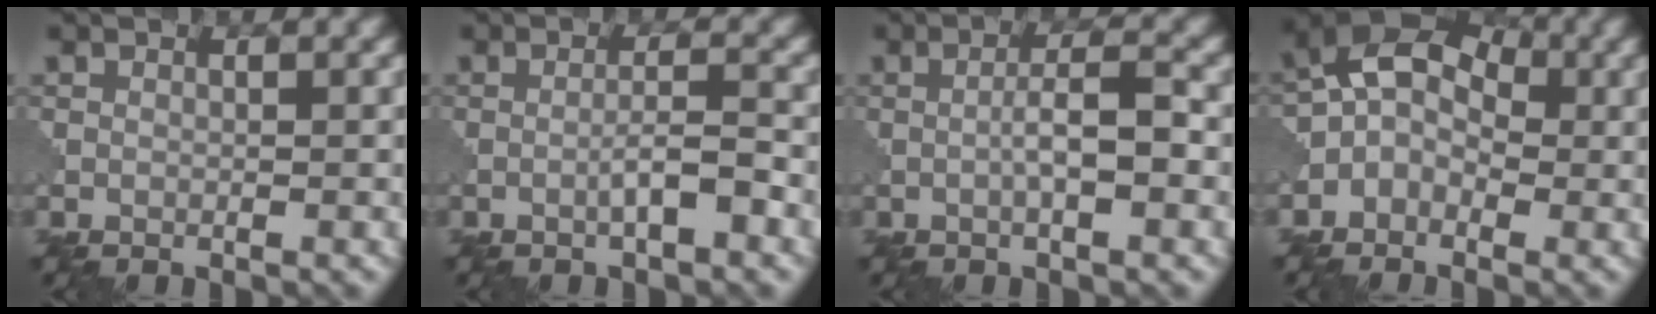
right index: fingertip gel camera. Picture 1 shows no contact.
{"total": 2.5, "force": [-1.0, 0.2, 2.3], "torque": [-0.037, 0.010, -0.020]}
{"total": 3.5, "force": [-0.6, 0.7, 3.4], "torque": [-0.059, 0.006, -0.013]}
{"total": 7.0, "force": [-0.1, 5.2, 4.7], "torque": [-0.064, 0.041, -0.036]}